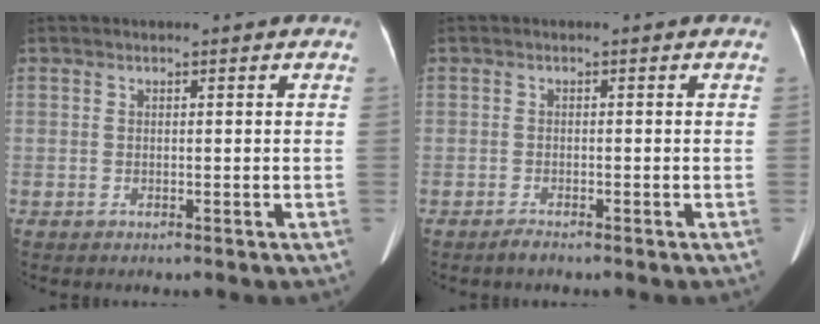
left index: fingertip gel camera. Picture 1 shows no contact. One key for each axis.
{"total": 1.3, "fx": -1.2, "fy": 0.1, "fz": 0.5, "tx": -0.017, "ty": -0.003, "tz": -0.018}